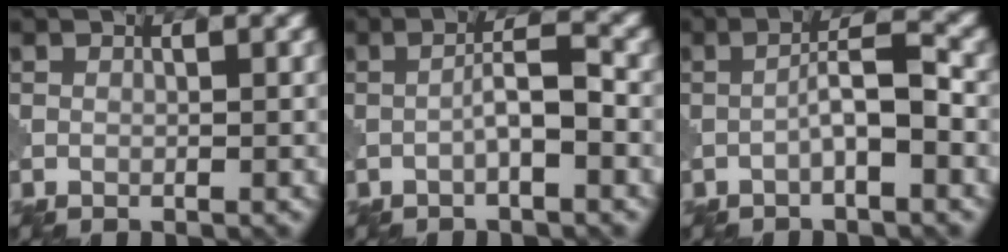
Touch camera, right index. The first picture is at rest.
{"total": 2.7, "force": [-1.0, 0.4, 2.5], "torque": [-0.045, 0.012, -0.022]}
{"total": 3.3, "force": [-1.2, 0.5, 3.0], "torque": [-0.054, 0.014, -0.026]}